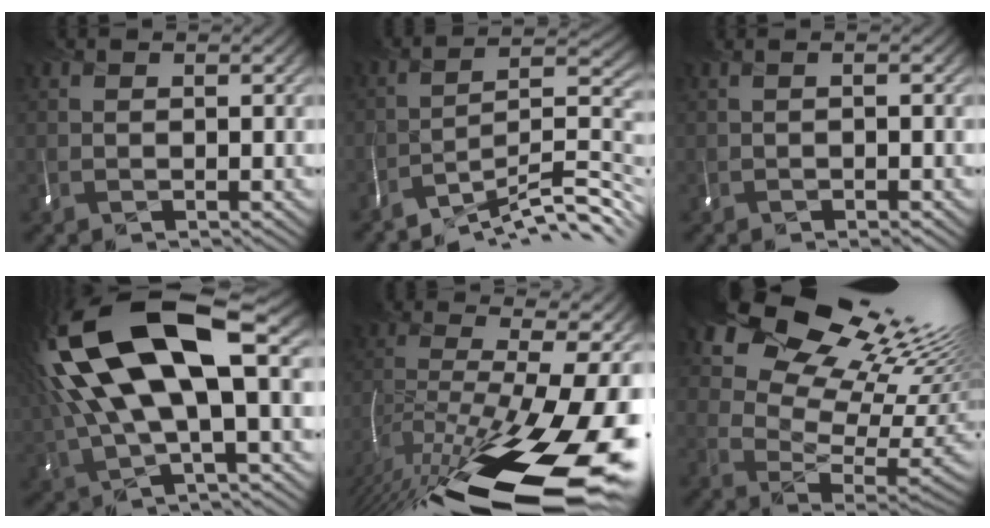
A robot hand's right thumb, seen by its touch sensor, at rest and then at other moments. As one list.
[{"total": 10.4, "force": [-8.6, 0.7, 5.8], "torque": [-0.070, 0.011, -0.156]}, {"total": 1.0, "force": [-0.7, -0.8, 0.3], "torque": [0.007, -0.002, -0.017]}, {"total": 16.4, "force": [3.3, 6.4, 14.7], "torque": [-0.324, -0.002, 0.065]}, {"total": 18.2, "force": [-9.5, 5.4, 14.6], "torque": [-0.234, -0.024, -0.133]}, {"total": 15.1, "force": [9.2, 7.9, 9.0], "torque": [-0.128, 0.018, 0.150]}]